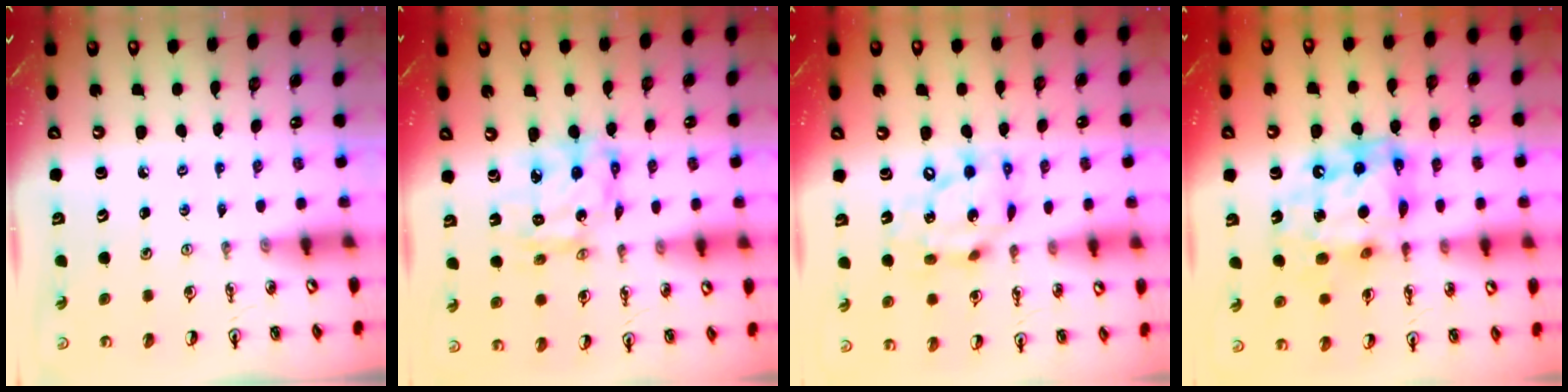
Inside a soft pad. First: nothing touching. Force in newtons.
{"total": 12.5, "press": 12.5, "slide": 1.2}
{"total": 13.6, "press": 13.5, "slide": 1.1}
{"total": 15.9, "press": 15.9, "slide": 1.5}